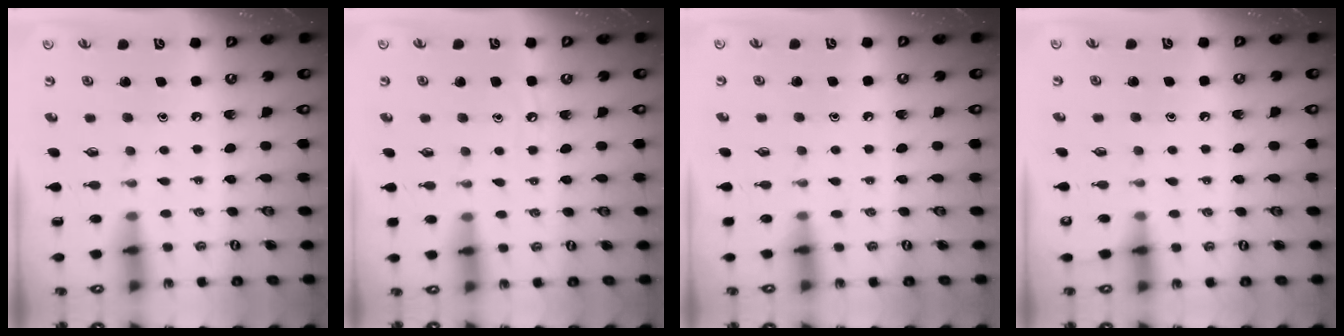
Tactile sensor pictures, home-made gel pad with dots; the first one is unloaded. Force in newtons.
{"total": 4.2, "press": 4.2, "slide": 0.6}
{"total": 4.7, "press": 4.7, "slide": 0.7}
{"total": 3.6, "press": 3.6, "slide": 0.4}